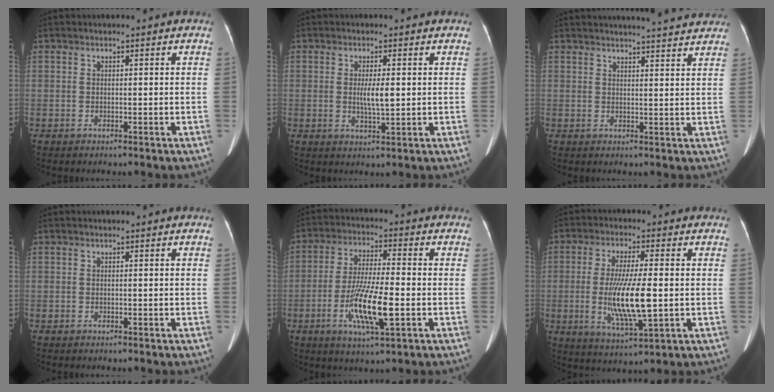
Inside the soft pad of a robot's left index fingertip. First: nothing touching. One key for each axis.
{"total": 3.6, "fx": 0.2, "fy": 0.6, "fz": 3.5, "tx": -0.065, "ty": -0.004, "tz": 0.005}
{"total": 11.8, "fx": 11.1, "fy": 0.9, "fz": 3.9, "tx": -0.047, "ty": 0.009, "tz": 0.124}
{"total": 0.0}
{"total": 10.9, "fx": -3.2, "fy": 1.4, "fz": 10.3, "tx": -0.199, "ty": -0.012, "tz": -0.058}
{"total": 10.9, "fx": -1.0, "fy": 1.6, "fz": 10.7, "tx": -0.211, "ty": -0.017, "tz": -0.015}